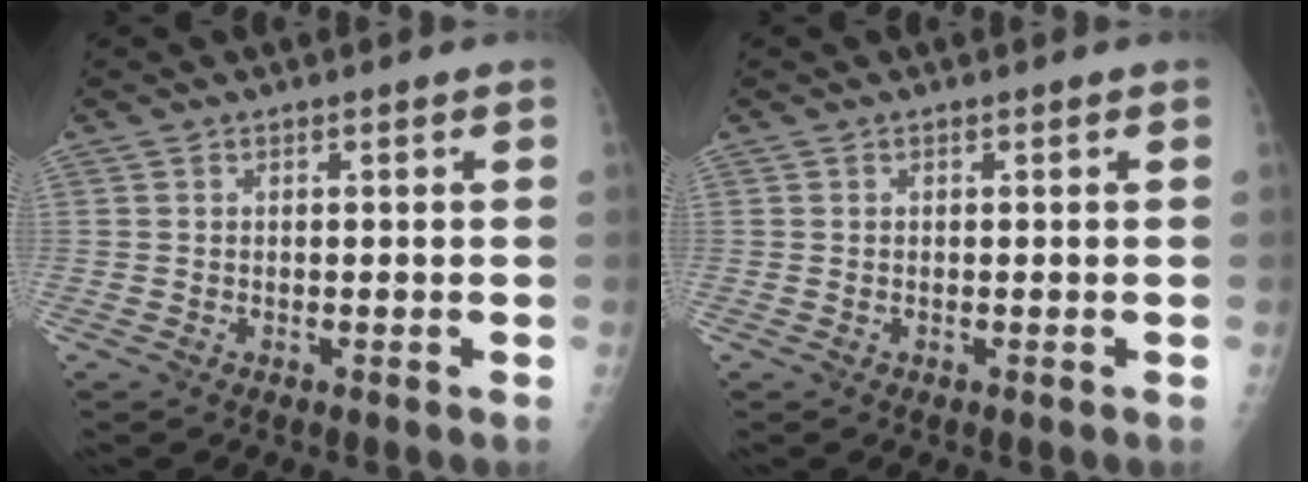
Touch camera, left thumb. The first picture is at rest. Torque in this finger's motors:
{"motor_torque": [0.00, 0.00, 0.00, 0.00, 0.00]}